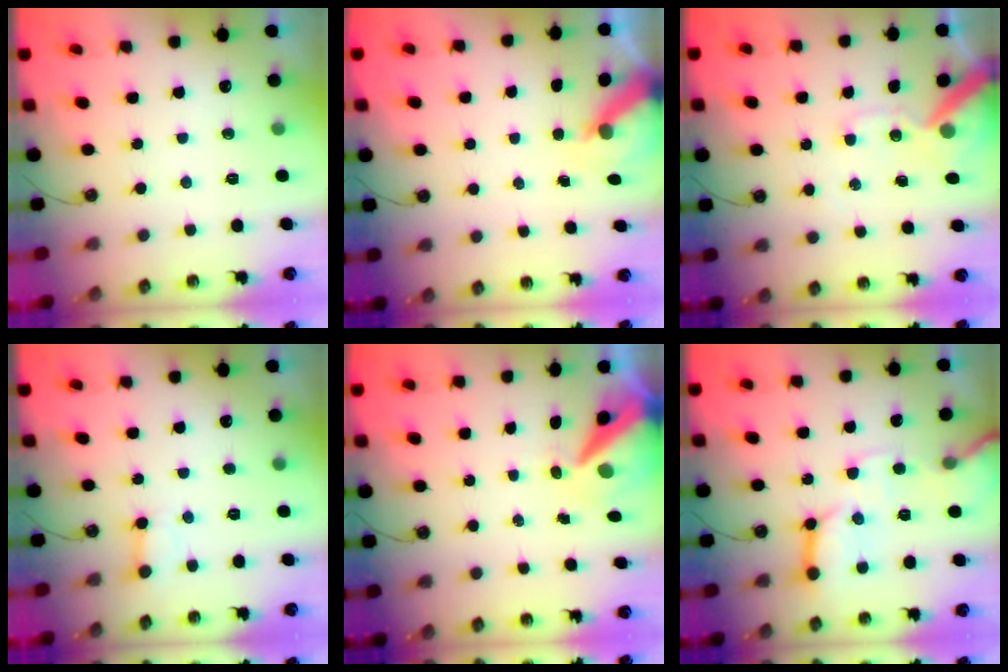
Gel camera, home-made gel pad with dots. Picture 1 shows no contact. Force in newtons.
{"total": 5.4, "press": 5.4, "slide": 0.6}
{"total": 11.6, "press": 11.5, "slide": 1.5}
{"total": 3.0, "press": 2.9, "slide": 0.3}
{"total": 9.7, "press": 9.6, "slide": 1.2}
{"total": 13.7, "press": 13.7, "slide": 1.3}